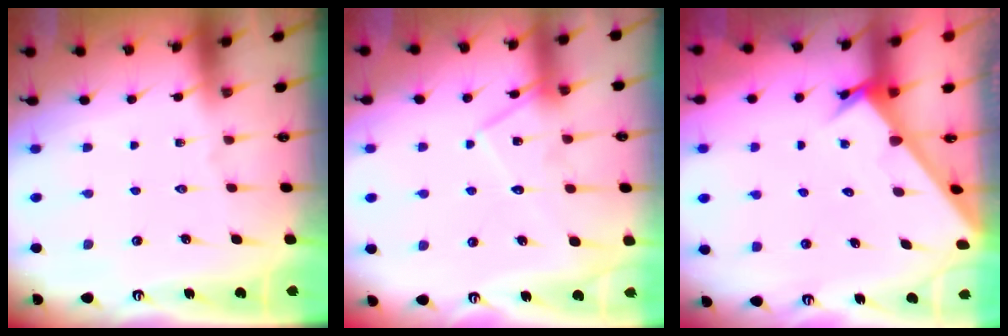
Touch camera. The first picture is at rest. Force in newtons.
{"total": 14.1, "press": 14.0, "slide": 1.2}
{"total": 2.8, "press": 2.8, "slide": 0.0}